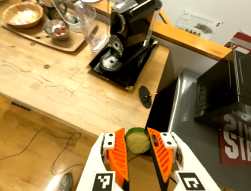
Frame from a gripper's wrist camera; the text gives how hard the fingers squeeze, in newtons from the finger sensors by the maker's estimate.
{"total": 9.8, "left": 10.0, "right": 9.6}